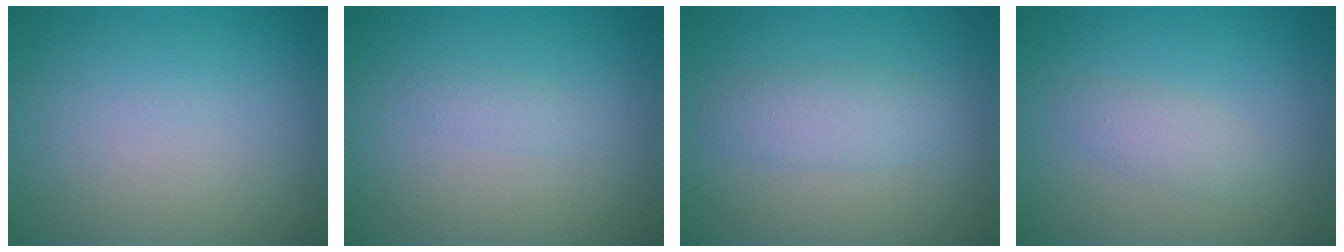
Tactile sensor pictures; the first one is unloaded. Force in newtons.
{"total": 0.8, "press": 0.8, "slide": 0.1}
{"total": 2.3, "press": 2.3, "slide": 0.1}
{"total": 1.7, "press": 1.7, "slide": 0.1}